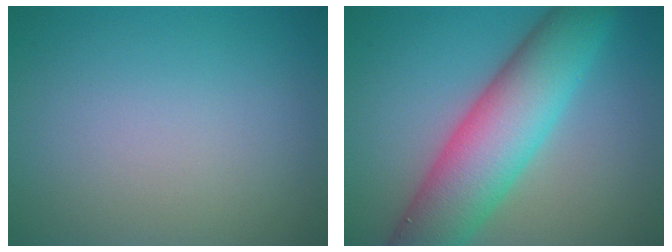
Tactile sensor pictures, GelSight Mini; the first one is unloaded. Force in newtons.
{"total": 9.6, "press": 9.6, "slide": 0.3}